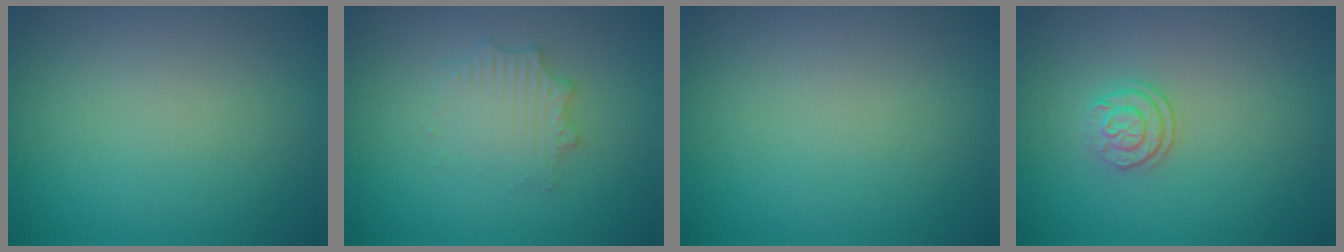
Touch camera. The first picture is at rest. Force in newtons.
{"total": 2.6, "press": 2.6, "slide": 0.4}
{"total": 0.0}
{"total": 2.1, "press": 1.7, "slide": 1.3}